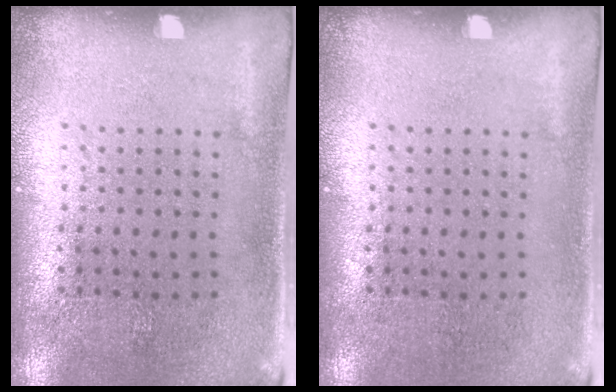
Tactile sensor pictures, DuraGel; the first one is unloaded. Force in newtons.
{"total": 0.0}